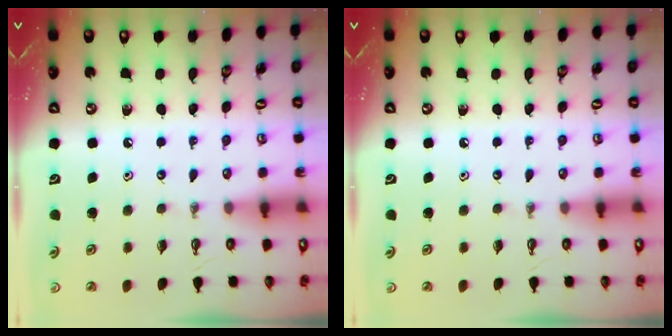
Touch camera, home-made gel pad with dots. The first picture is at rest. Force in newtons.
{"total": 0.0}